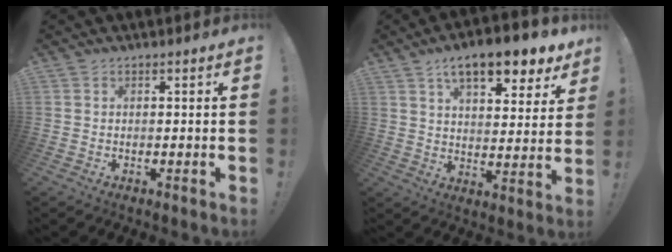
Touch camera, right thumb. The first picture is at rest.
{"total": 13.3, "force": [8.9, 4.7, 8.7], "torque": [-0.132, -0.051, 0.149]}